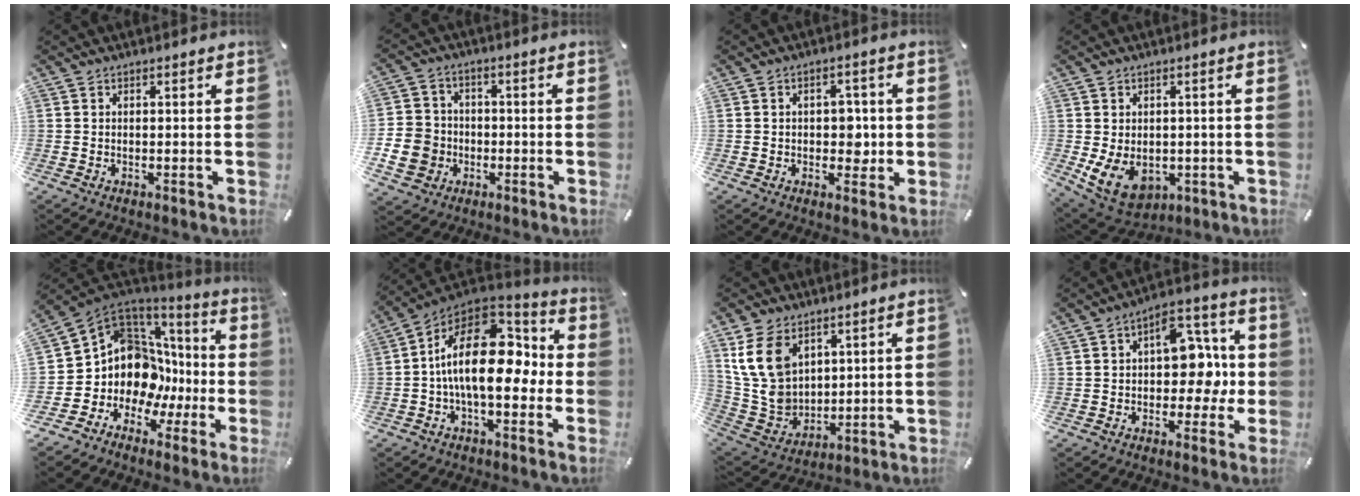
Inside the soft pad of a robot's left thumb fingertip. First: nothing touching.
{"total": 9.9, "force": [-2.8, 9.0, 3.3], "torque": [-0.093, 0.026, -0.049]}
{"total": 5.6, "force": [-0.1, 4.1, 3.8], "torque": [-0.042, -0.001, -0.008]}
{"total": 8.2, "force": [-1.3, 6.4, 5.0], "torque": [-0.100, 0.002, -0.020]}
{"total": 13.5, "force": [1.3, 12.1, 5.7], "torque": [-0.123, -0.057, 0.040]}
{"total": 20.8, "force": [0.1, 11.1, 17.6], "torque": [-0.306, 0.001, 0.008]}
{"total": 13.4, "force": [6.3, 9.9, 6.5], "torque": [-0.163, -0.021, 0.124]}
{"total": 12.9, "force": [0.4, 9.1, 9.2], "torque": [-0.106, -0.008, 0.007]}